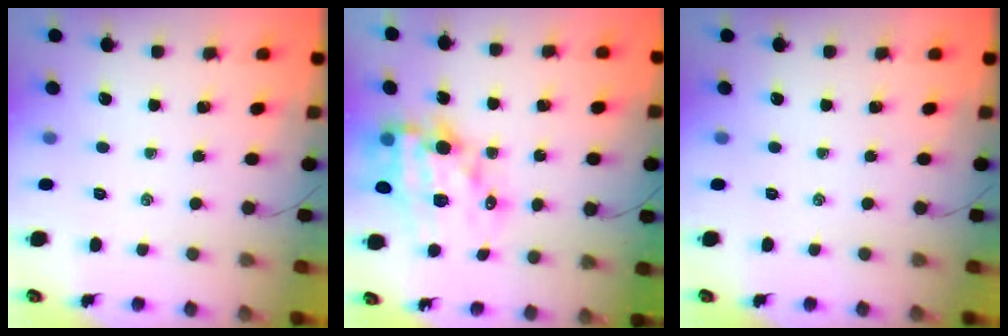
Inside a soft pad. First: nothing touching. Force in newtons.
{"total": 15.3, "press": 14.9, "slide": 3.5}
{"total": 0.0}